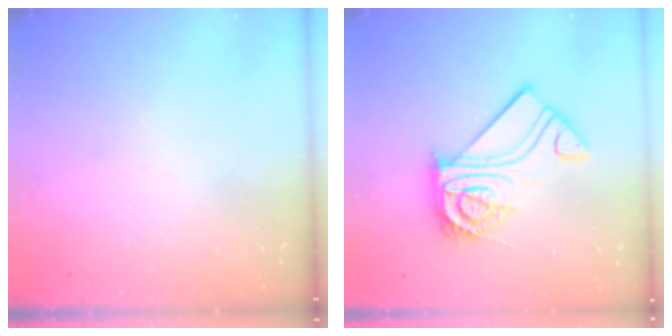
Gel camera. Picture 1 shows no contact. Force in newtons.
{"total": 15.9, "press": 15.8, "slide": 0.7}